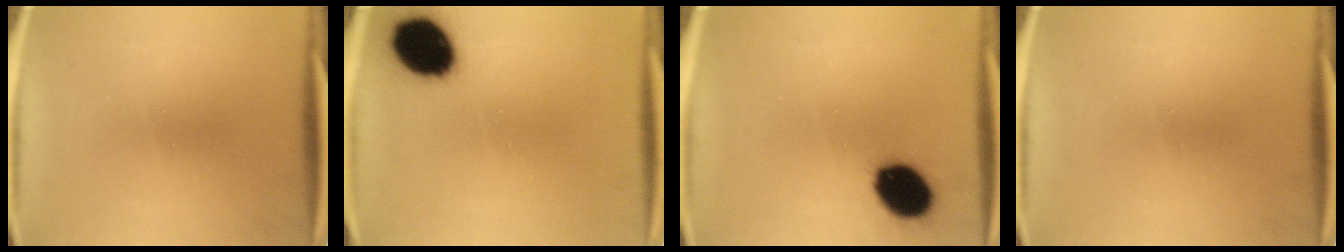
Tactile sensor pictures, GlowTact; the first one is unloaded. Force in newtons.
{"total": 14.6}
{"total": 11.9}
{"total": 0.0}